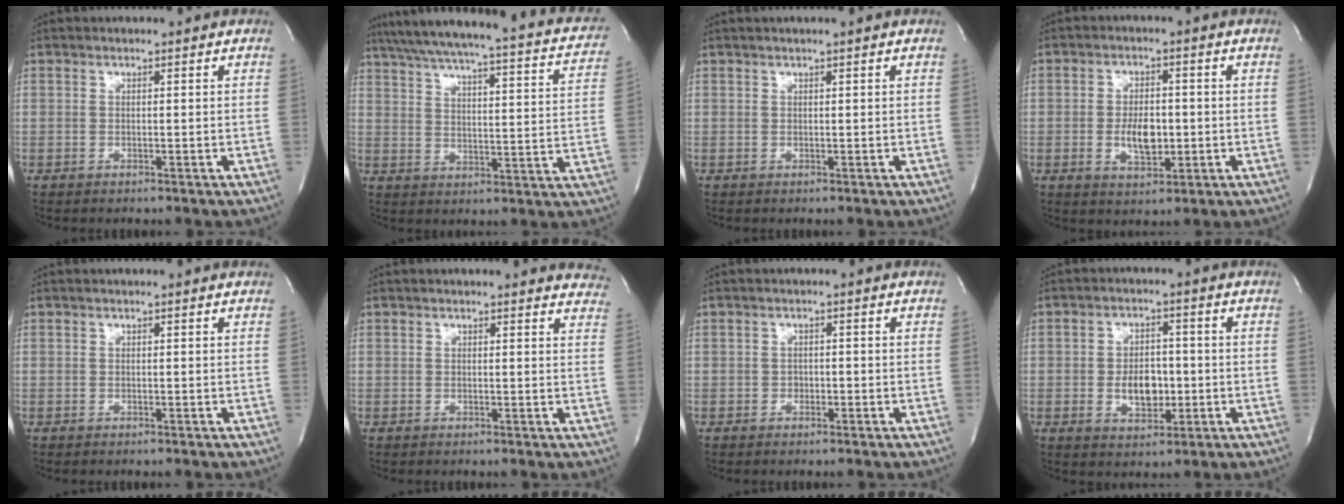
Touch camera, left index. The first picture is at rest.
{"total": 28.7, "force": [24.3, 4.5, 14.6], "torque": [-0.228, -0.020, 0.294]}
{"total": 0.7, "force": [0.5, -0.2, 0.5], "torque": [-0.016, 0.002, 0.015]}
{"total": 5.6, "force": [-1.0, 2.6, 4.8], "torque": [-0.085, -0.004, -0.011]}
{"total": 0.0}
{"total": 10.5, "force": [10.0, 2.2, 2.1], "torque": [0.008, -0.030, 0.074]}
{"total": 1.1, "force": [-0.5, 0.9, 0.5], "torque": [-0.006, 0.002, -0.008]}
{"total": 5.9, "force": [-1.1, 3.5, 4.6], "torque": [-0.076, 0.001, -0.011]}